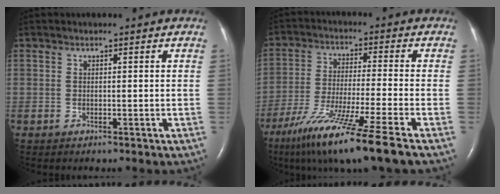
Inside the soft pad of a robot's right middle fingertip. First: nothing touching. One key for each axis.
{"total": 14.7, "fx": -10.0, "fy": -1.8, "fz": 10.7, "tx": -0.203, "ty": -0.060, "tz": -0.174}